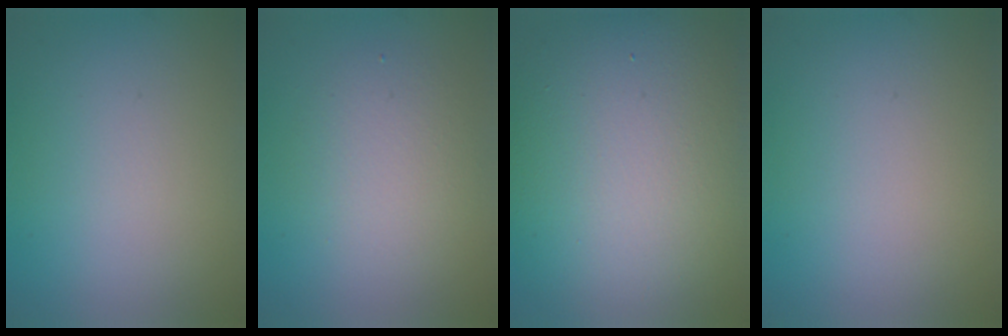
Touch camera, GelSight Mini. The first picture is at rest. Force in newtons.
{"total": 3.3, "press": 3.3, "slide": 0.2}
{"total": 15.2, "press": 15.2, "slide": 0.6}
{"total": 0.0}